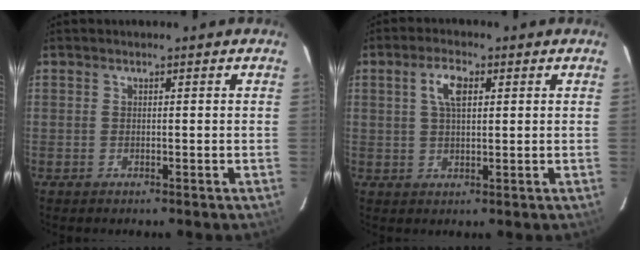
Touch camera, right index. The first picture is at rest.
{"total": 4.1, "force": [1.4, 1.5, 3.5], "torque": [-0.066, 0.009, 0.026]}